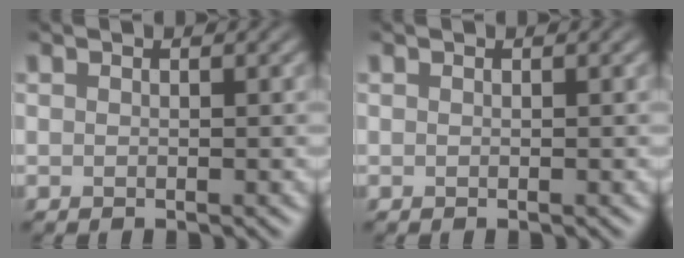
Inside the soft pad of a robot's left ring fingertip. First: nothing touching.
{"total": 0.0}